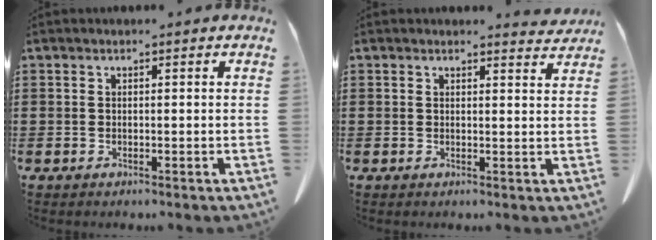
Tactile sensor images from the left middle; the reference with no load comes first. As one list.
[{"total": 2.2, "force": [2.2, 0.2, 0.3], "torque": [-0.004, -0.009, 0.039]}]